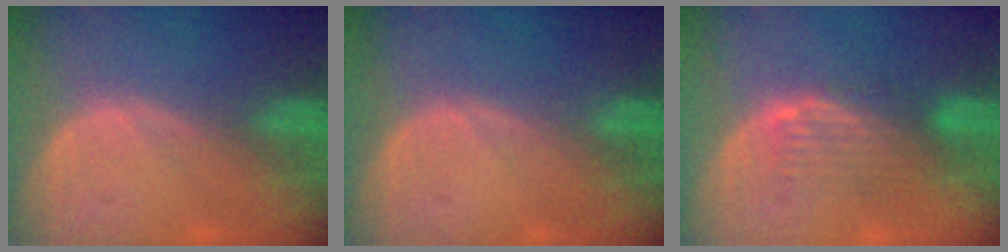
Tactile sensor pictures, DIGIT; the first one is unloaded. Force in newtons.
{"total": 0.0}
{"total": 5.1, "press": 4.4, "slide": 2.6}